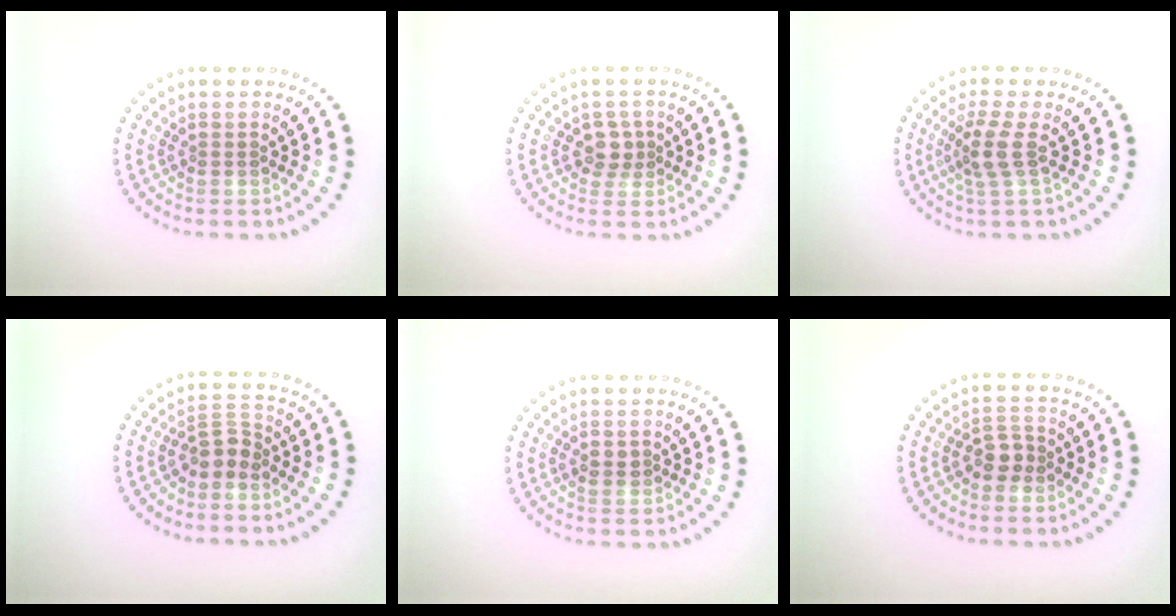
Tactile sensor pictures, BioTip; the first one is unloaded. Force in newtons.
{"total": 1.9, "press": 1.6, "slide": 0.9}
{"total": 2.6, "press": 1.9, "slide": 1.8}
{"total": 2.2, "press": 1.8, "slide": 1.2}
{"total": 1.2, "press": 1.2, "slide": 0.2}
{"total": 2.0, "press": 1.8, "slide": 0.9}